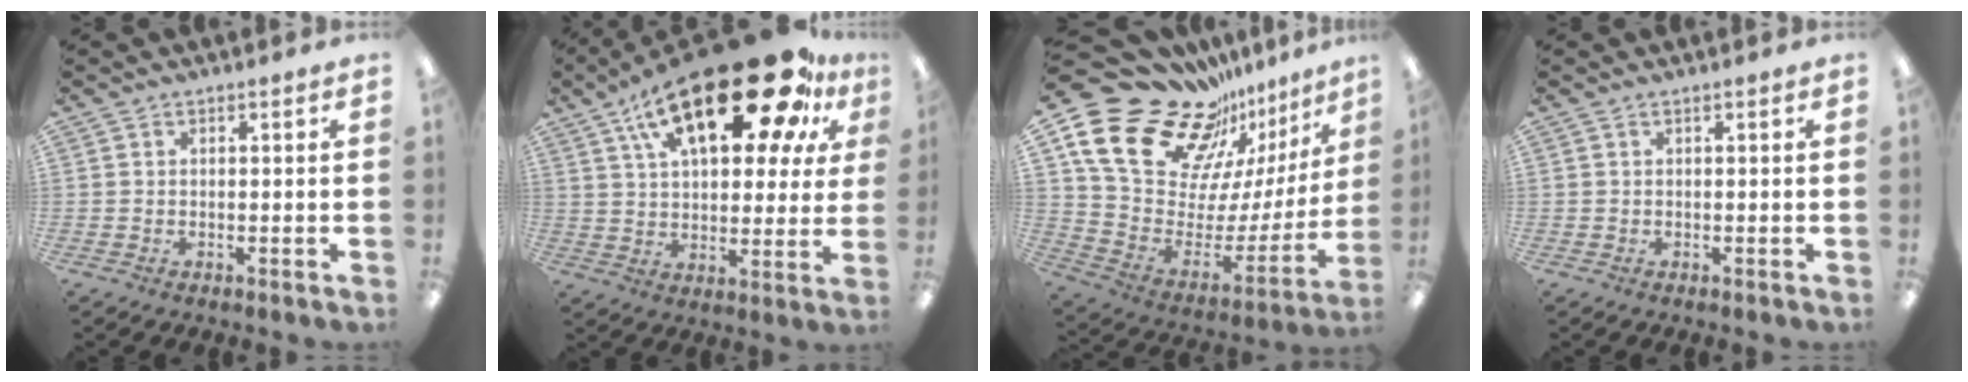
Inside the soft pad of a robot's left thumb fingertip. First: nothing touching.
{"total": 28.4, "force": [15.8, 11.8, 20.5], "torque": [-0.320, -0.085, 0.259]}
{"total": 24.1, "force": [17.3, 12.7, 11.0], "torque": [-0.173, -0.139, 0.334]}
{"total": 0.0}